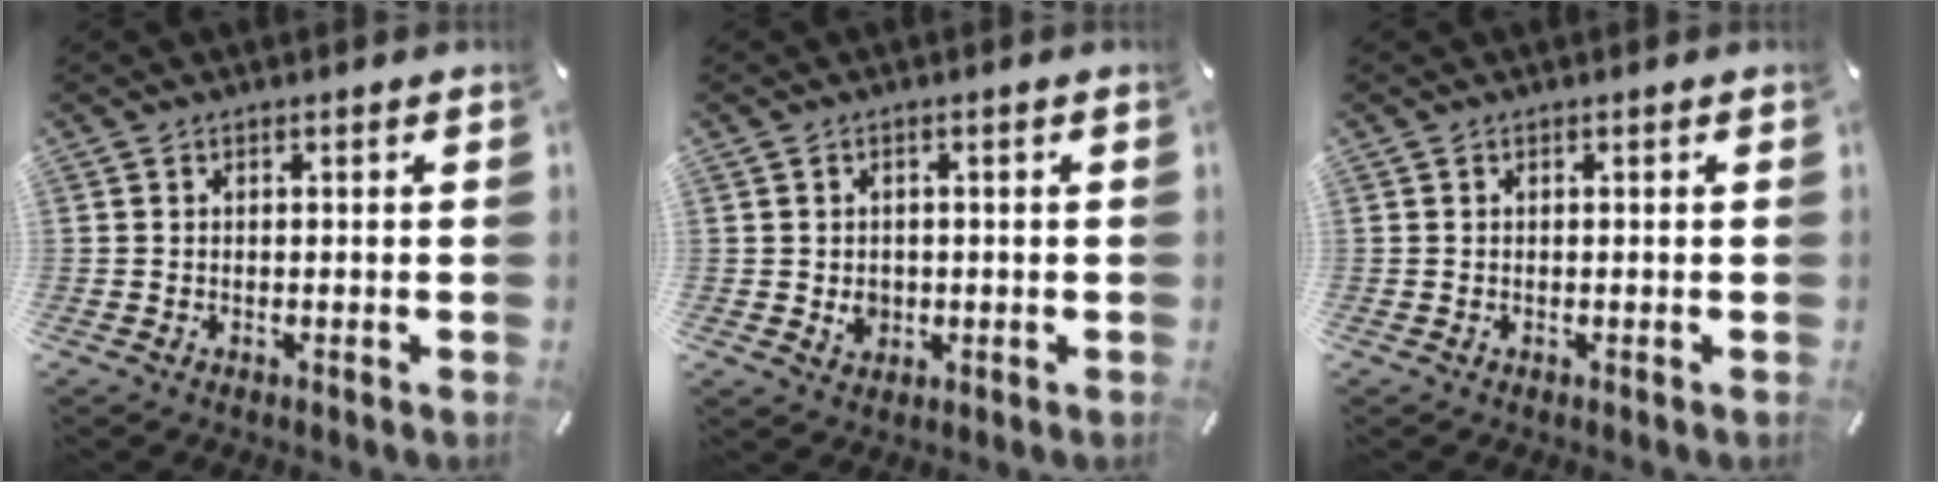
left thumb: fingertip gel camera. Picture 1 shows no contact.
{"total": 3.2, "force": [-0.2, 2.9, 1.4], "torque": [-0.010, -0.001, -0.005]}
{"total": 0.0}